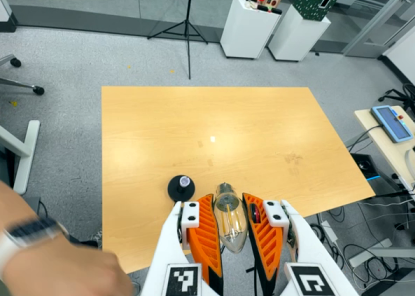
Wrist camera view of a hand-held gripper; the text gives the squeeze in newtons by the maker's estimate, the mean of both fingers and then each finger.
{"total": 21.3, "left": 23.3, "right": 19.3}